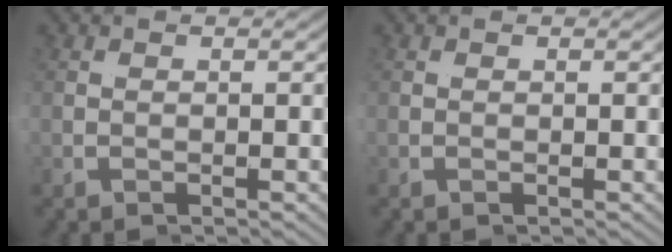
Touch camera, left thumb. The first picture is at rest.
{"total": 0.0}